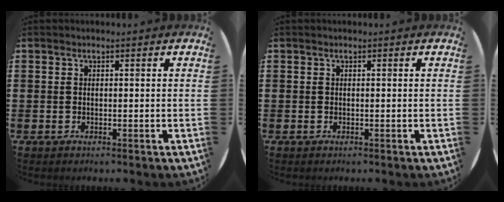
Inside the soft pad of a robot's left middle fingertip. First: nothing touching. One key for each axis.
{"total": 0.0}